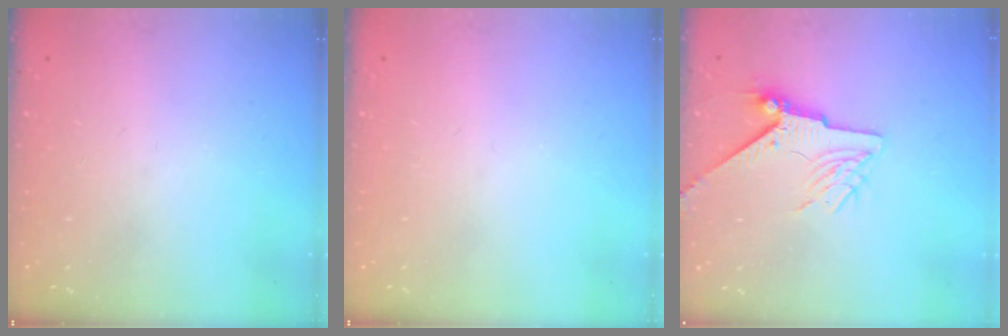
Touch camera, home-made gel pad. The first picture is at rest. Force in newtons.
{"total": 0.0}
{"total": 7.3, "press": 7.2, "slide": 1.1}